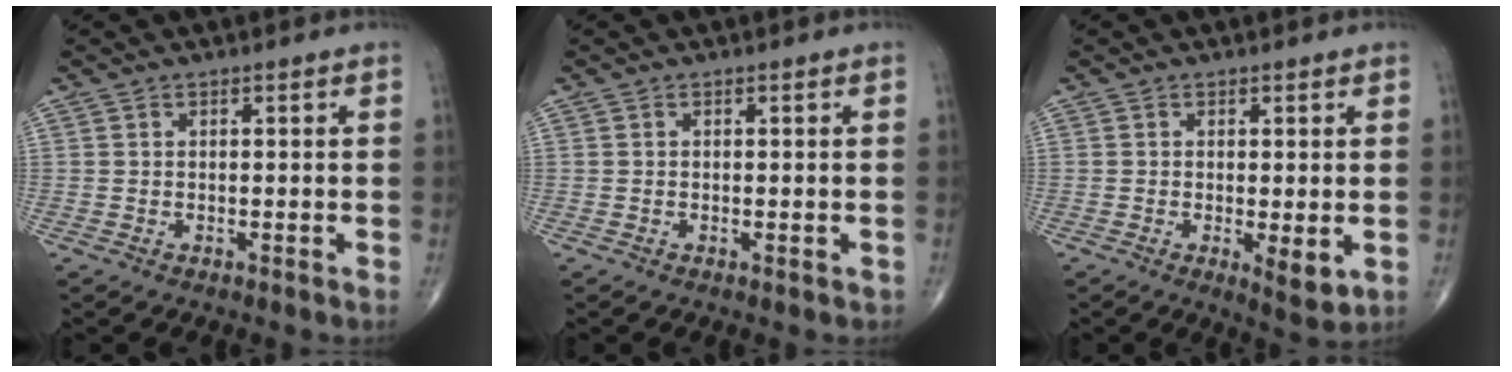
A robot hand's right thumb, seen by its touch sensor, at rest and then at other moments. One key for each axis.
{"total": 0.6, "fx": -0.2, "fy": 0.3, "fz": 0.5, "tx": -0.005, "ty": -0.001, "tz": -0.003}
{"total": 4.5, "fx": -0.8, "fy": 1.4, "fz": 4.2, "tx": -0.064, "ty": -0.016, "tz": -0.011}